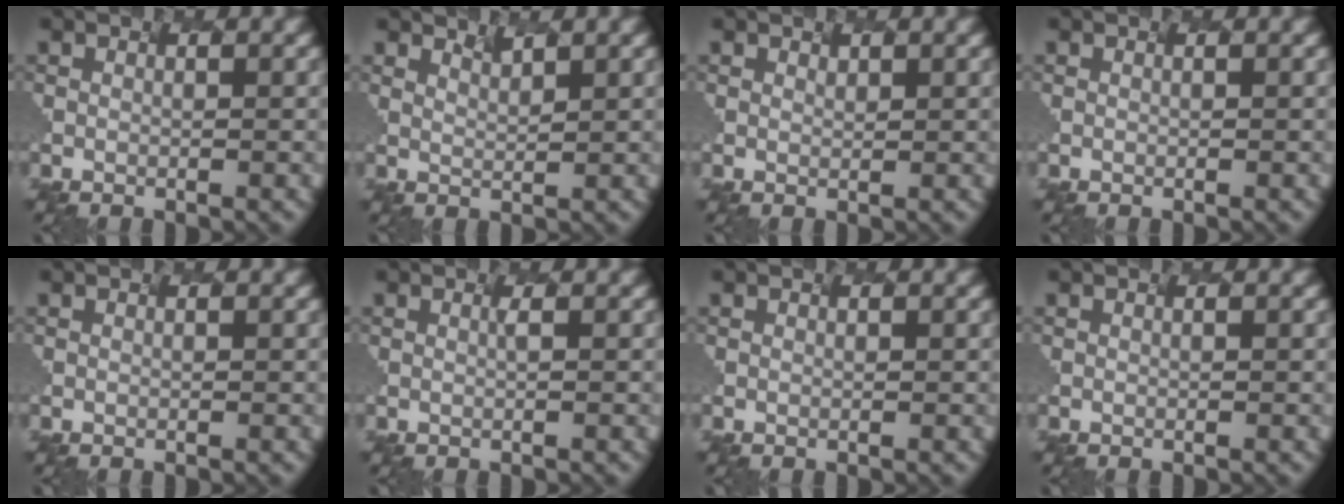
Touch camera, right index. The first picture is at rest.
{"total": 0.9, "force": [0.3, -0.8, -0.4], "torque": [-0.014, -0.009, 0.042]}
{"total": 1.0, "force": [-0.2, -0.7, -0.6], "torque": [-0.001, -0.007, 0.023]}
{"total": 0.0}
{"total": 0.0}
{"total": 0.9, "force": [-0.7, -0.6, -0.3], "torque": [-0.007, -0.005, 0.011]}
{"total": 0.0}
{"total": 0.0}